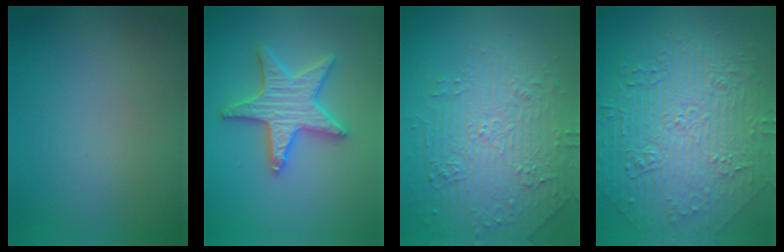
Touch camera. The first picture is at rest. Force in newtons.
{"total": 5.2, "press": 5.2, "slide": 0.9}
{"total": 4.6, "press": 4.5, "slide": 0.5}
{"total": 11.1, "press": 7.5, "slide": 8.1}